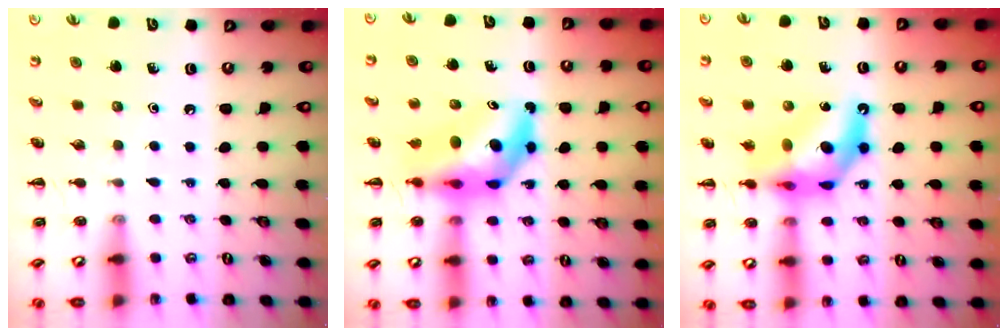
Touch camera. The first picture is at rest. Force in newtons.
{"total": 10.3, "press": 9.8, "slide": 3.2}
{"total": 13.3, "press": 12.7, "slide": 3.8}